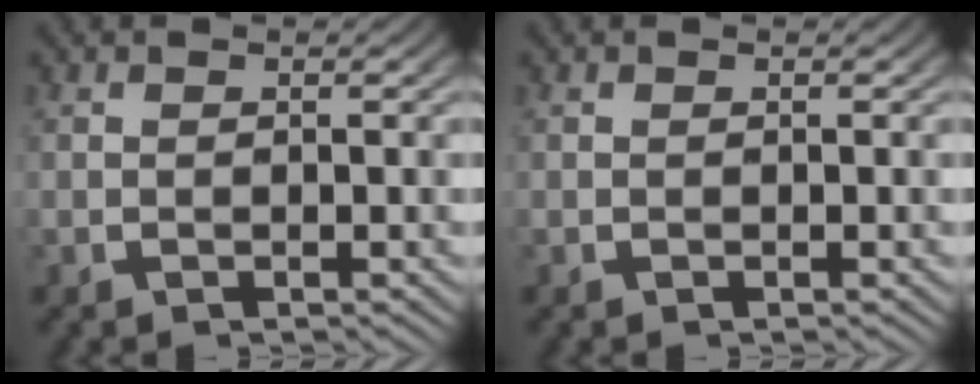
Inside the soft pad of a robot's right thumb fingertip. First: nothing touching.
{"total": 0.0}